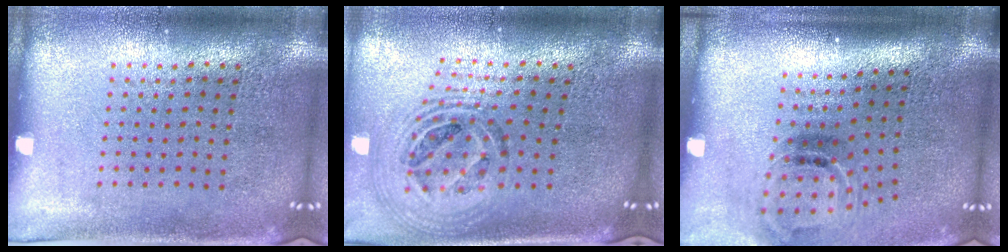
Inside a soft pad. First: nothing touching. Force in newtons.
{"total": 1.7, "press": 1.5, "slide": 0.8}
{"total": 1.5, "press": 1.1, "slide": 1.1}